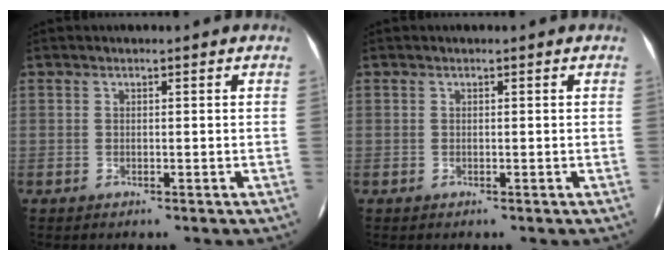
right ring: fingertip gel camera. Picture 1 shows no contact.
{"total": 0.0}